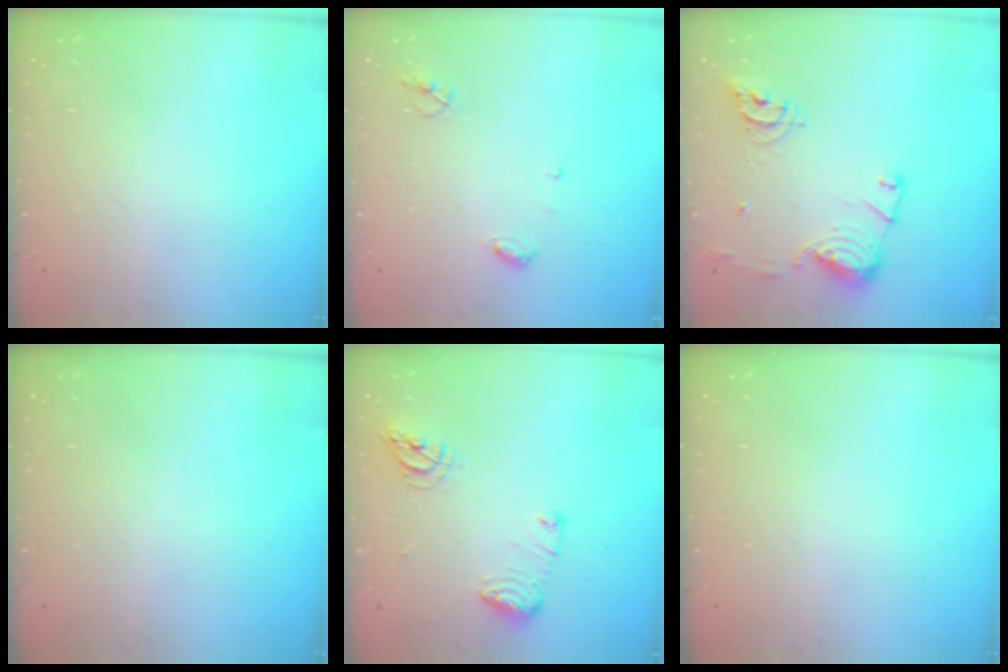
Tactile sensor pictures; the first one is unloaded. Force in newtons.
{"total": 4.7, "press": 4.6, "slide": 0.5}
{"total": 15.3, "press": 15.2, "slide": 1.4}
{"total": 0.0}
{"total": 10.5, "press": 10.5, "slide": 1.0}
{"total": 0.0}